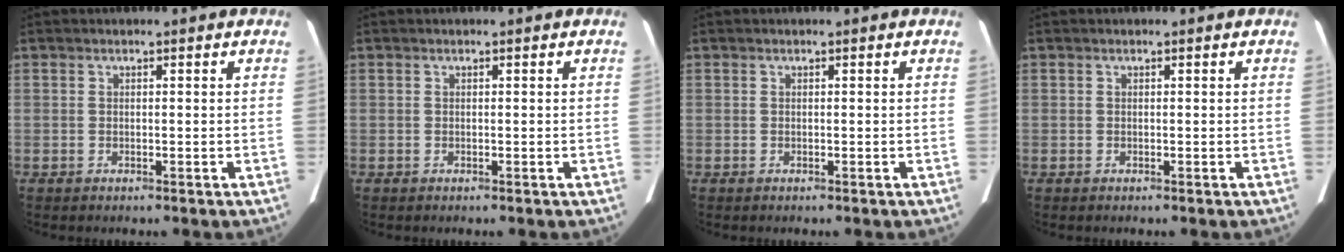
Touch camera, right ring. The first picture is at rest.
{"total": 0.0}
{"total": 0.0}
{"total": 0.0}